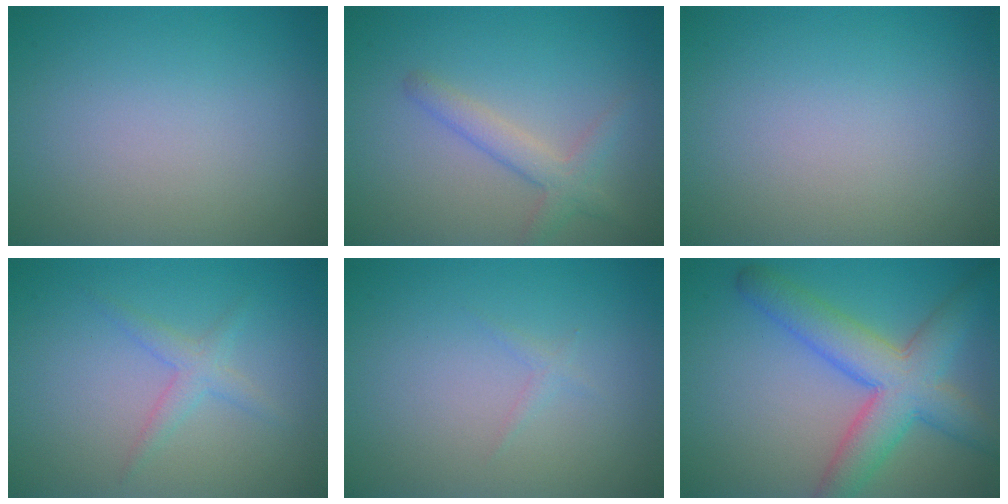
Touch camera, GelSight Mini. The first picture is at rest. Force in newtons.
{"total": 2.6, "press": 2.5, "slide": 0.1}
{"total": 0.0}
{"total": 1.8, "press": 1.8, "slide": 0.1}
{"total": 0.6, "press": 0.6, "slide": 0.0}
{"total": 7.0, "press": 7.0, "slide": 0.2}